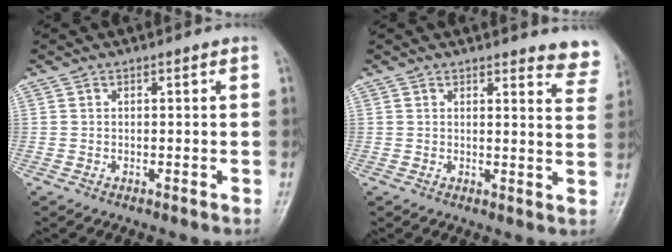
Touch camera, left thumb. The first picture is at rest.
{"total": 7.1, "force": [6.8, 1.6, 1.6], "torque": [0.019, -0.044, 0.050]}